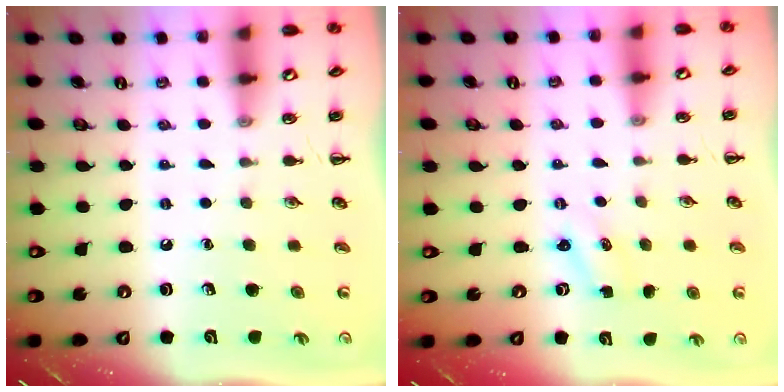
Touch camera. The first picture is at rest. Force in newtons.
{"total": 0.9, "press": 0.8, "slide": 0.3}